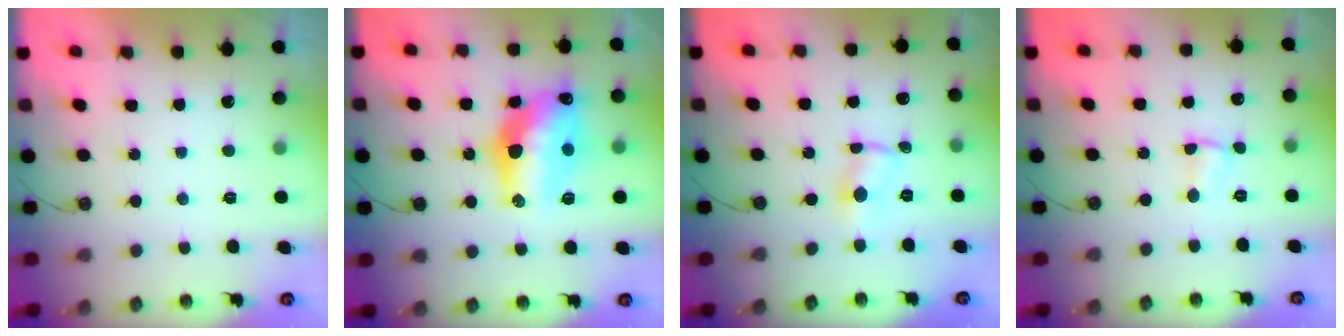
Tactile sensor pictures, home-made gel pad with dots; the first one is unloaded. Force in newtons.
{"total": 16.3, "press": 16.3, "slide": 1.4}
{"total": 2.0, "press": 2.0, "slide": 0.1}
{"total": 2.9, "press": 0.9, "slide": 2.7}